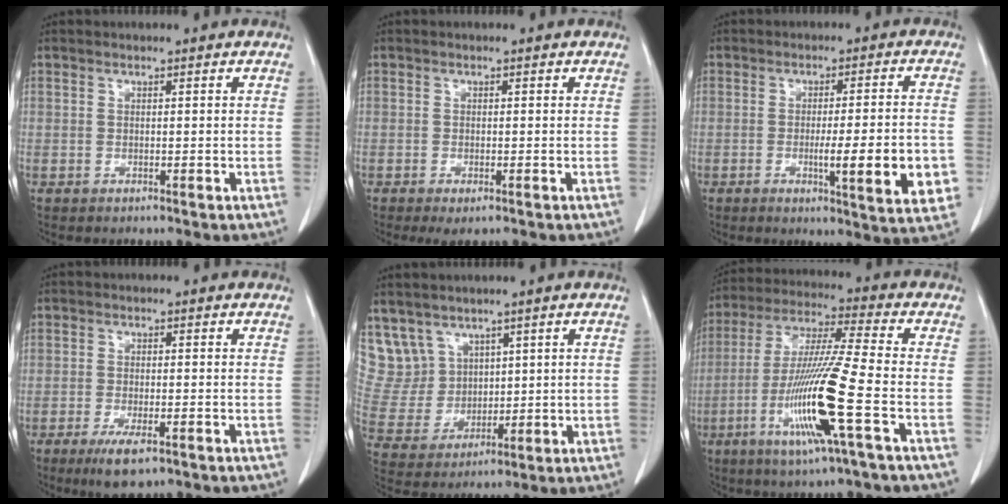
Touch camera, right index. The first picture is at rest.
{"total": 2.3, "force": [-1.4, 0.7, 1.7], "torque": [-0.025, -0.004, -0.017]}
{"total": 11.5, "force": [-2.9, 1.2, 11.1], "torque": [-0.135, -0.012, -0.033]}
{"total": 5.4, "force": [-3.2, 1.3, 4.1], "torque": [-0.074, -0.012, -0.049]}
{"total": 9.6, "force": [6.2, 7.3, 0.7], "torque": [-0.031, 0.030, 0.148]}
{"total": 15.6, "force": [-5.2, -0.8, 14.6], "torque": [-0.300, -0.021, -0.104]}